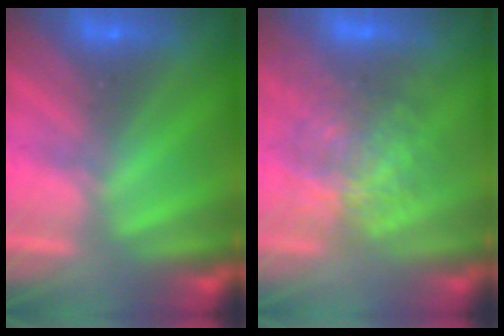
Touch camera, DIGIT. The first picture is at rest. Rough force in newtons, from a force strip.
{"total": 3.5}